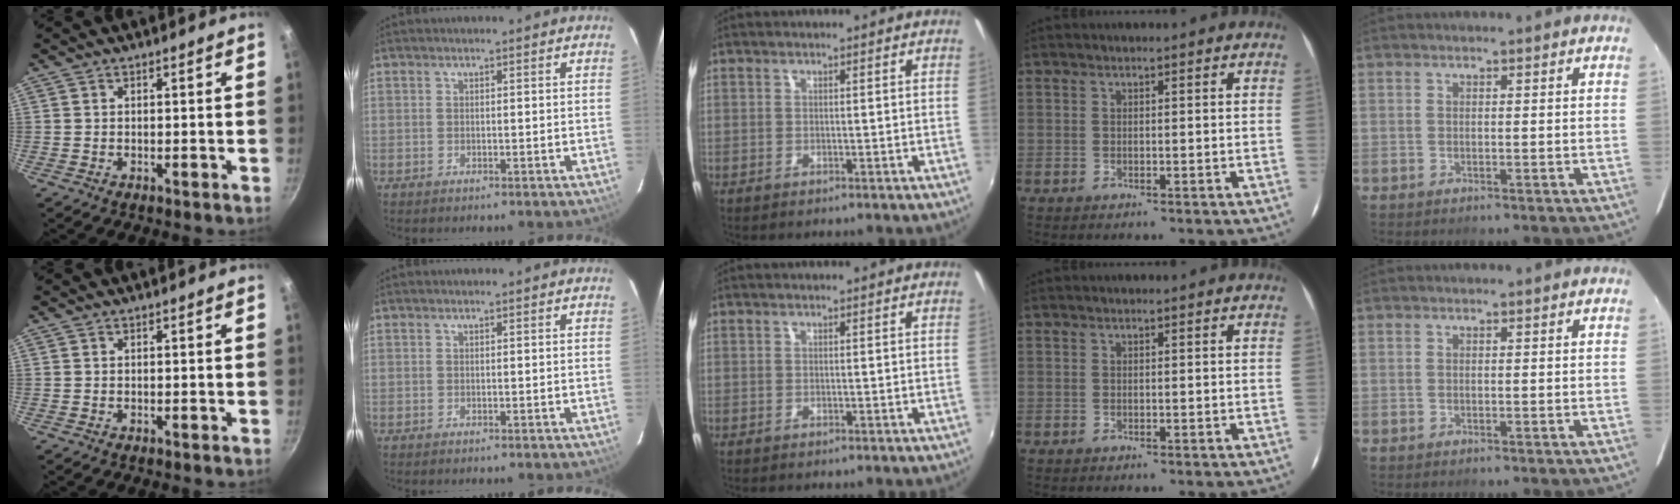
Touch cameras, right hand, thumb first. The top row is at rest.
{}